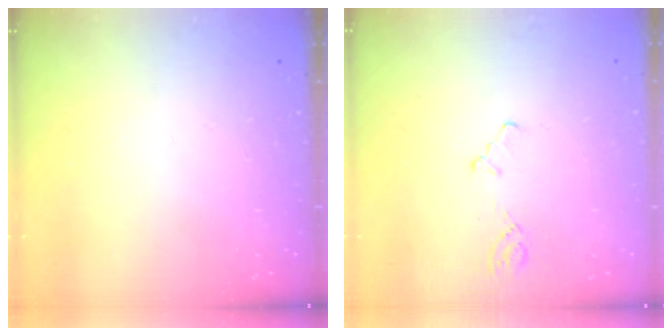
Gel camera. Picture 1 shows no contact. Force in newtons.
{"total": 3.1, "press": 3.1, "slide": 0.4}